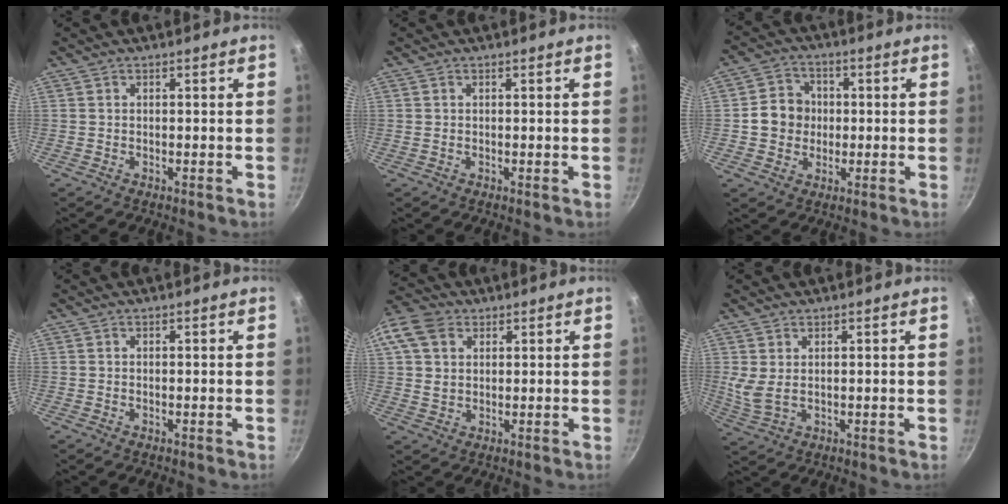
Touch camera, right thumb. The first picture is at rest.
{"total": 0.0}
{"total": 7.8, "force": [0.0, 7.1, 3.2], "torque": [-0.022, 0.013, -0.012]}
{"total": 0.0}
{"total": 12.9, "force": [4.5, 9.8, 7.0], "torque": [-0.155, 0.012, 0.076]}
{"total": 4.1, "force": [1.3, 2.0, 3.4], "torque": [-0.067, -0.009, 0.036]}